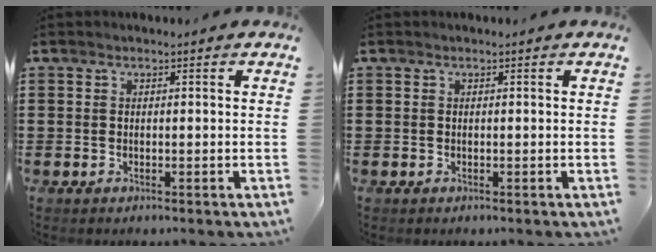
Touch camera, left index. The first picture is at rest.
{"total": 0.0}